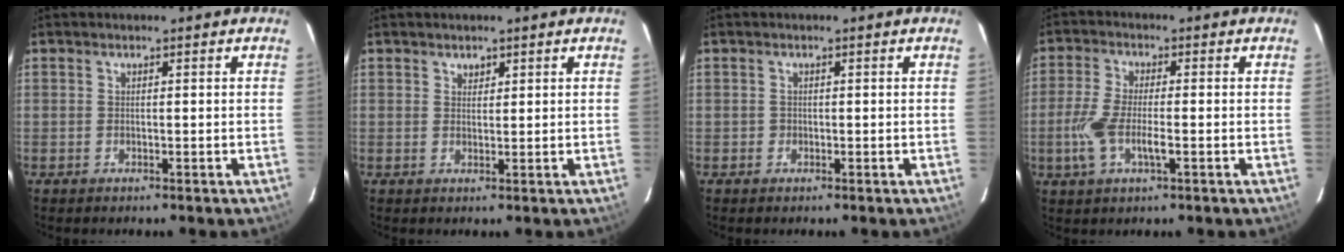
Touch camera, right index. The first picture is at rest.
{"total": 1.3, "force": [0.9, 0.9, 0.3], "torque": [-0.001, 0.003, 0.015]}
{"total": 0.6, "force": [-0.2, 0.6, 0.0], "torque": [0.004, 0.000, -0.003]}
{"total": 7.6, "force": [-2.2, 2.2, 6.9], "torque": [-0.153, -0.005, -0.045]}